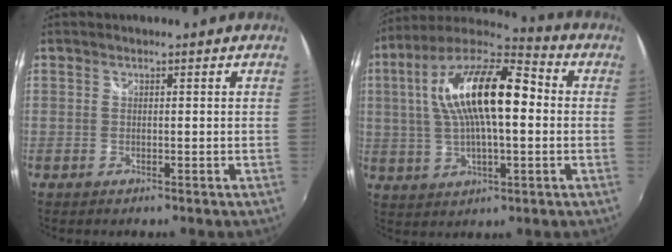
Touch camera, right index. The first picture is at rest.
{"total": 20.0, "force": [2.5, 7.4, 18.5], "torque": [-0.342, 0.022, 0.030]}